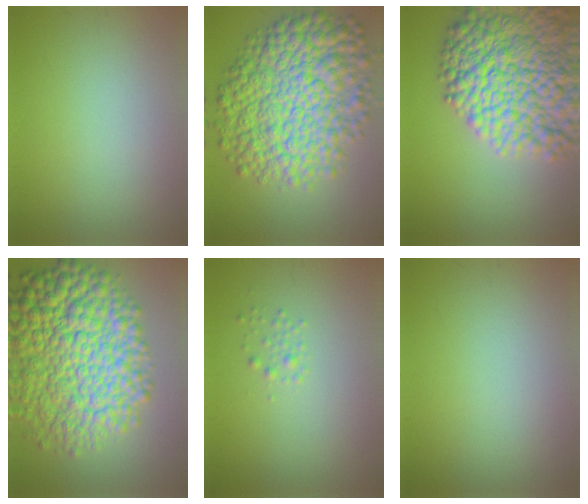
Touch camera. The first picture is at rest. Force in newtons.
{"total": 12.2, "press": 12.2, "slide": 0.2}
{"total": 13.8, "press": 13.8, "slide": 0.7}
{"total": 13.2, "press": 13.2, "slide": 0.2}
{"total": 0.9, "press": 0.9, "slide": 0.1}
{"total": 0.0}